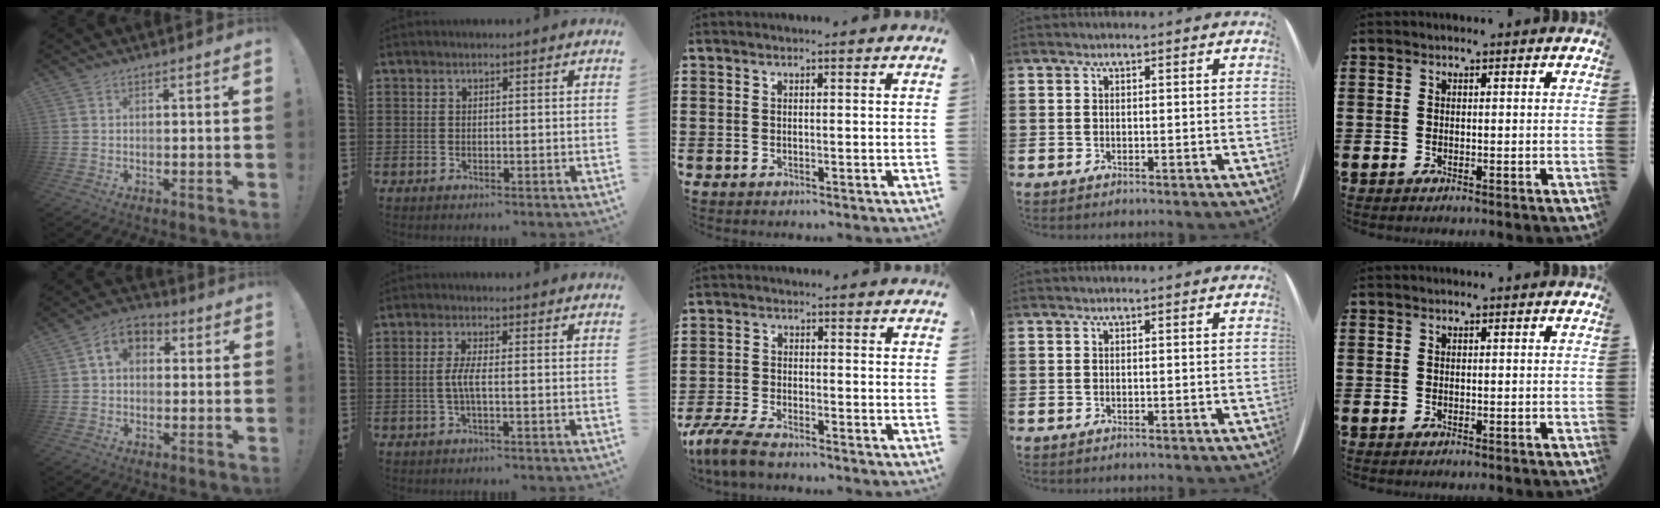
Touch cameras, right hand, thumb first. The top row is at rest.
{"thumb": {"total": 7.0, "force": [1.2, 5.1, 4.5], "torque": [-0.073, 0.010, 0.025]}, "index": {"total": 3.1, "force": [-0.5, 0.4, 3.0], "torque": [-0.078, -0.010, -0.019]}, "middle": {"total": 5.2, "force": [-4.5, 0.9, 2.3], "torque": [-0.072, -0.009, -0.097]}}